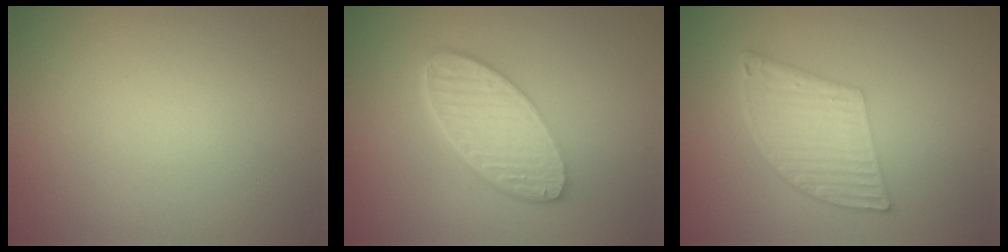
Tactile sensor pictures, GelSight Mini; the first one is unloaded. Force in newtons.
{"total": 6.0, "press": 4.4, "slide": 4.1}
{"total": 5.9, "press": 3.9, "slide": 4.4}